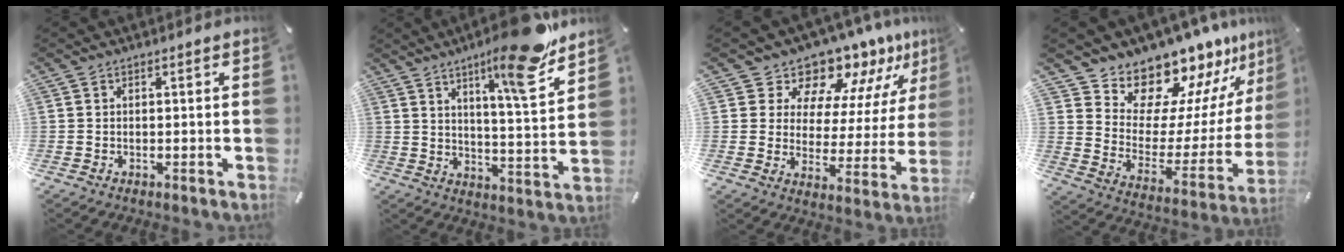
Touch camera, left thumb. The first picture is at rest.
{"total": 16.7, "force": [11.8, 3.1, 11.5], "torque": [-0.171, -0.078, 0.184]}
{"total": 12.0, "force": [11.2, 4.4, 0.3], "torque": [-0.012, -0.132, 0.196]}
{"total": 15.7, "force": [15.0, 4.4, -0.1], "torque": [-0.006, -0.172, 0.260]}